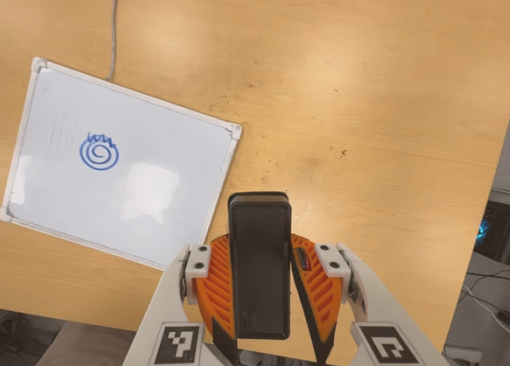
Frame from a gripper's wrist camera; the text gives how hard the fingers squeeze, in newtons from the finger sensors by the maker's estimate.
{"total": 6.6, "left": 5.0, "right": 8.2}